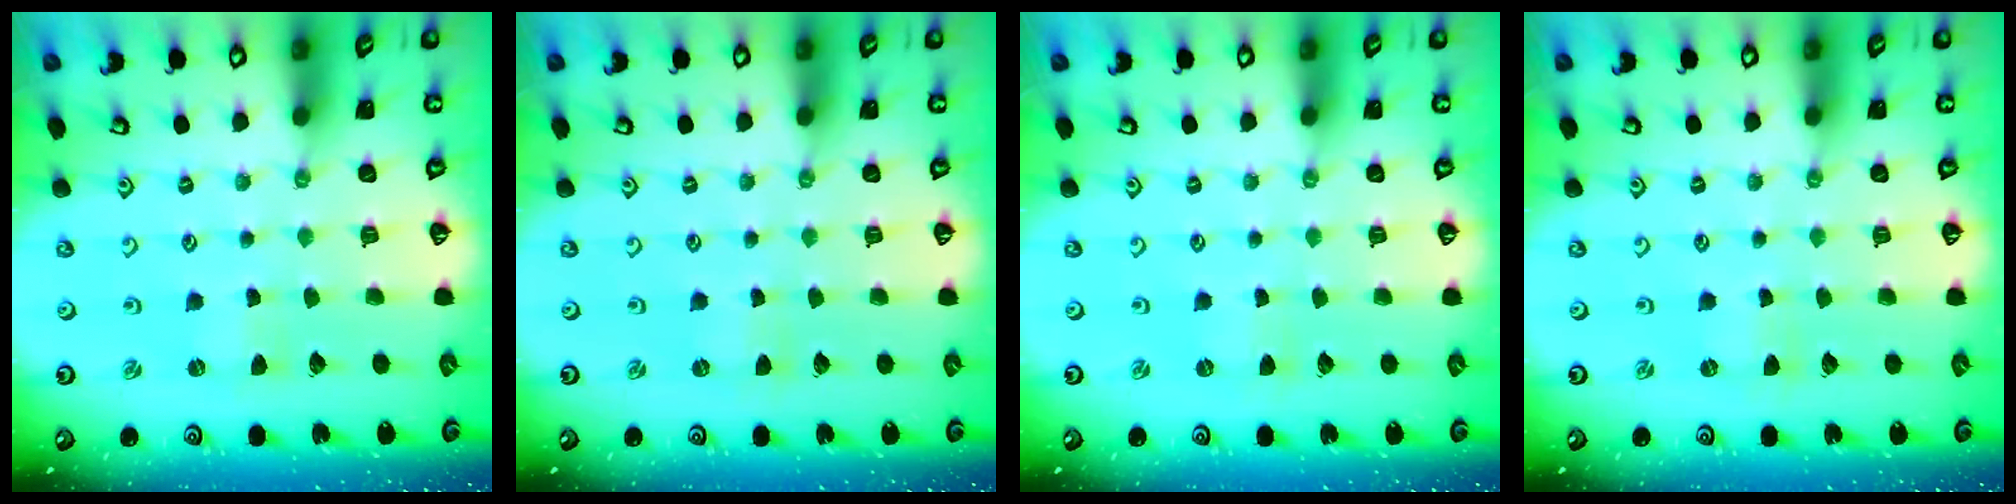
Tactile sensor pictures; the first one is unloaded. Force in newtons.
{"total": 0.0}
{"total": 0.0}
{"total": 0.0}